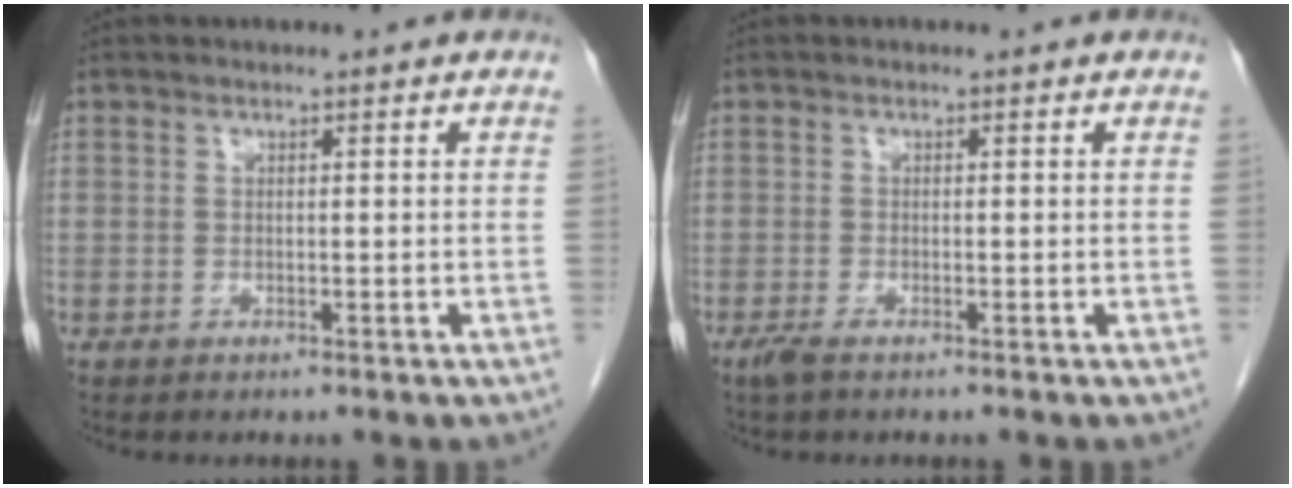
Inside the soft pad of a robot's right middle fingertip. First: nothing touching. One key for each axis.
{"total": 1.6, "fx": -1.1, "fy": 0.3, "fz": 1.1, "tx": -0.026, "ty": -0.005, "tz": -0.021}